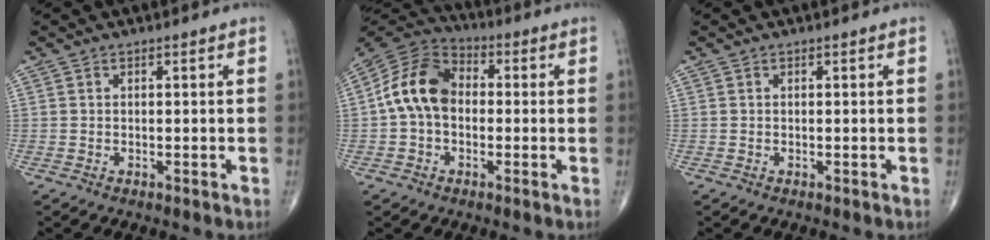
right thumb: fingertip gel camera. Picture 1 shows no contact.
{"total": 11.9, "force": [-0.3, 8.7, 8.2], "torque": [-0.143, 0.035, -0.020]}
{"total": 0.0}